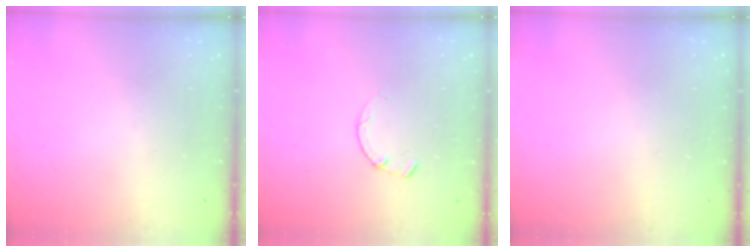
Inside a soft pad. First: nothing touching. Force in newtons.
{"total": 0.7, "press": 0.6, "slide": 0.2}
{"total": 2.6, "press": 2.6, "slide": 0.2}